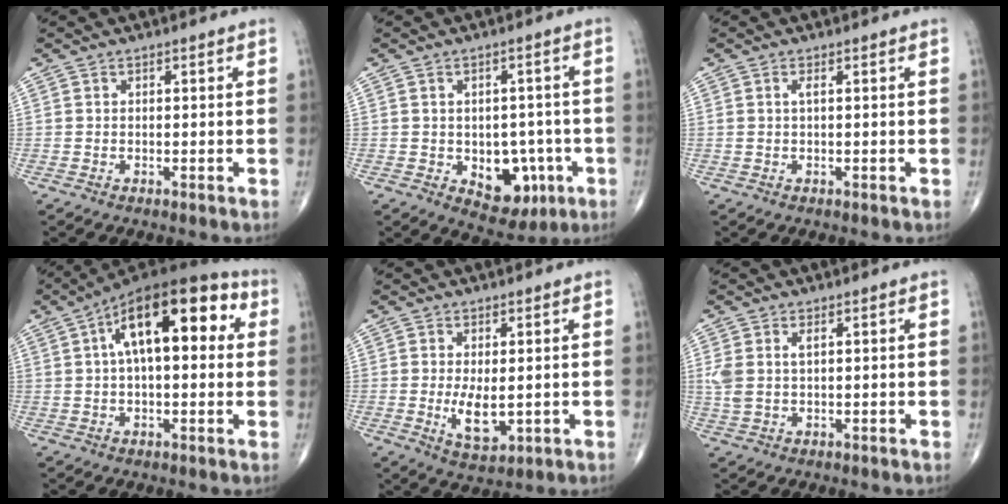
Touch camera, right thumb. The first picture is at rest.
{"total": 9.7, "force": [-2.8, 6.6, 6.6], "torque": [-0.040, 0.015, -0.024]}
{"total": 0.8, "force": [0.2, 0.1, 0.7], "torque": [-0.024, -0.001, 0.003]}
{"total": 18.7, "force": [4.7, 8.6, 16.0], "torque": [-0.228, 0.033, 0.062]}
{"total": 5.8, "force": [-0.3, 2.6, 5.2], "torque": [-0.087, -0.017, 0.006]}
{"total": 4.0, "force": [1.1, 2.0, 3.3], "torque": [-0.091, 0.009, 0.028]}